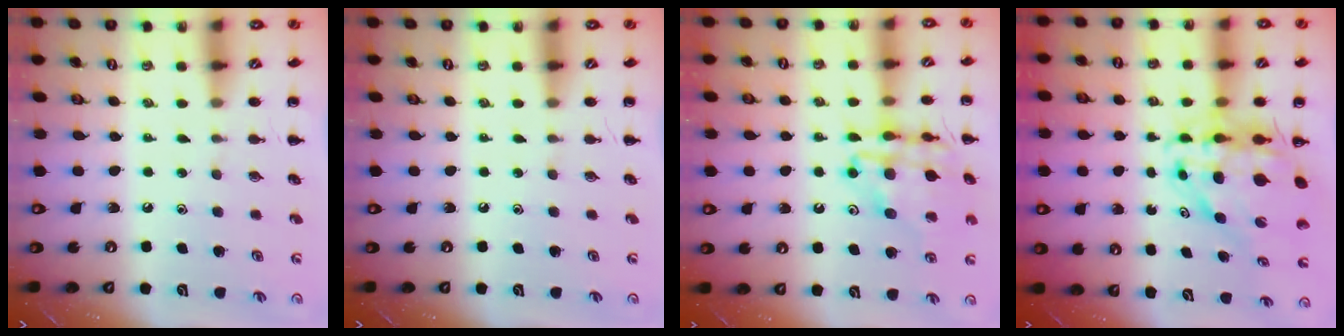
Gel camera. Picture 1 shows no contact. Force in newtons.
{"total": 0.0}
{"total": 16.8, "press": 16.7, "slide": 2.0}
{"total": 12.7, "press": 12.0, "slide": 4.0}